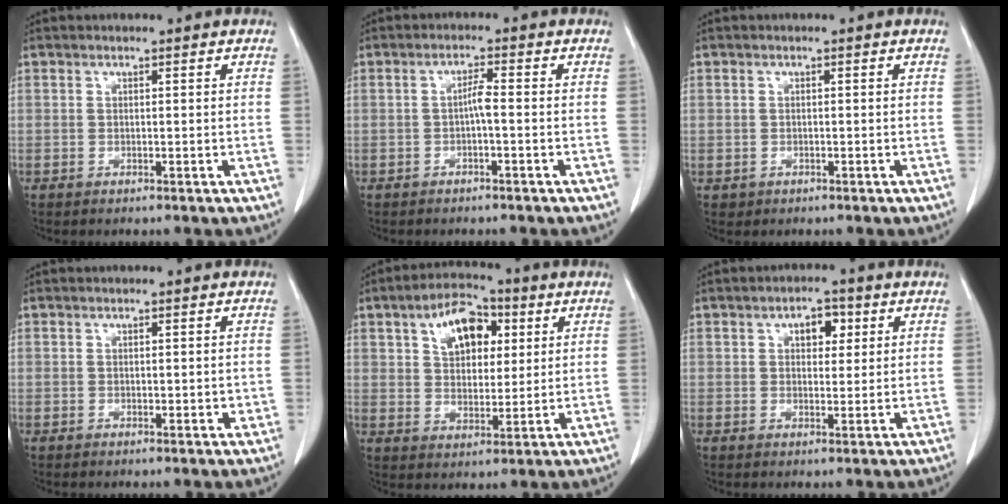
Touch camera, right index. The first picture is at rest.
{"total": 2.2, "force": [-0.4, 0.2, 2.1], "torque": [-0.038, 0.003, -0.009]}
{"total": 1.4, "force": [-0.2, 1.4, 0.0], "torque": [0.004, 0.007, 0.003]}
{"total": 1.7, "force": [0.1, 0.9, 1.4], "torque": [-0.019, -0.002, 0.004]}
{"total": 9.8, "force": [3.9, 5.6, 7.0], "torque": [-0.120, 0.022, 0.065]}
{"total": 3.9, "force": [1.5, 2.2, 2.8], "torque": [-0.039, 0.010, 0.022]}